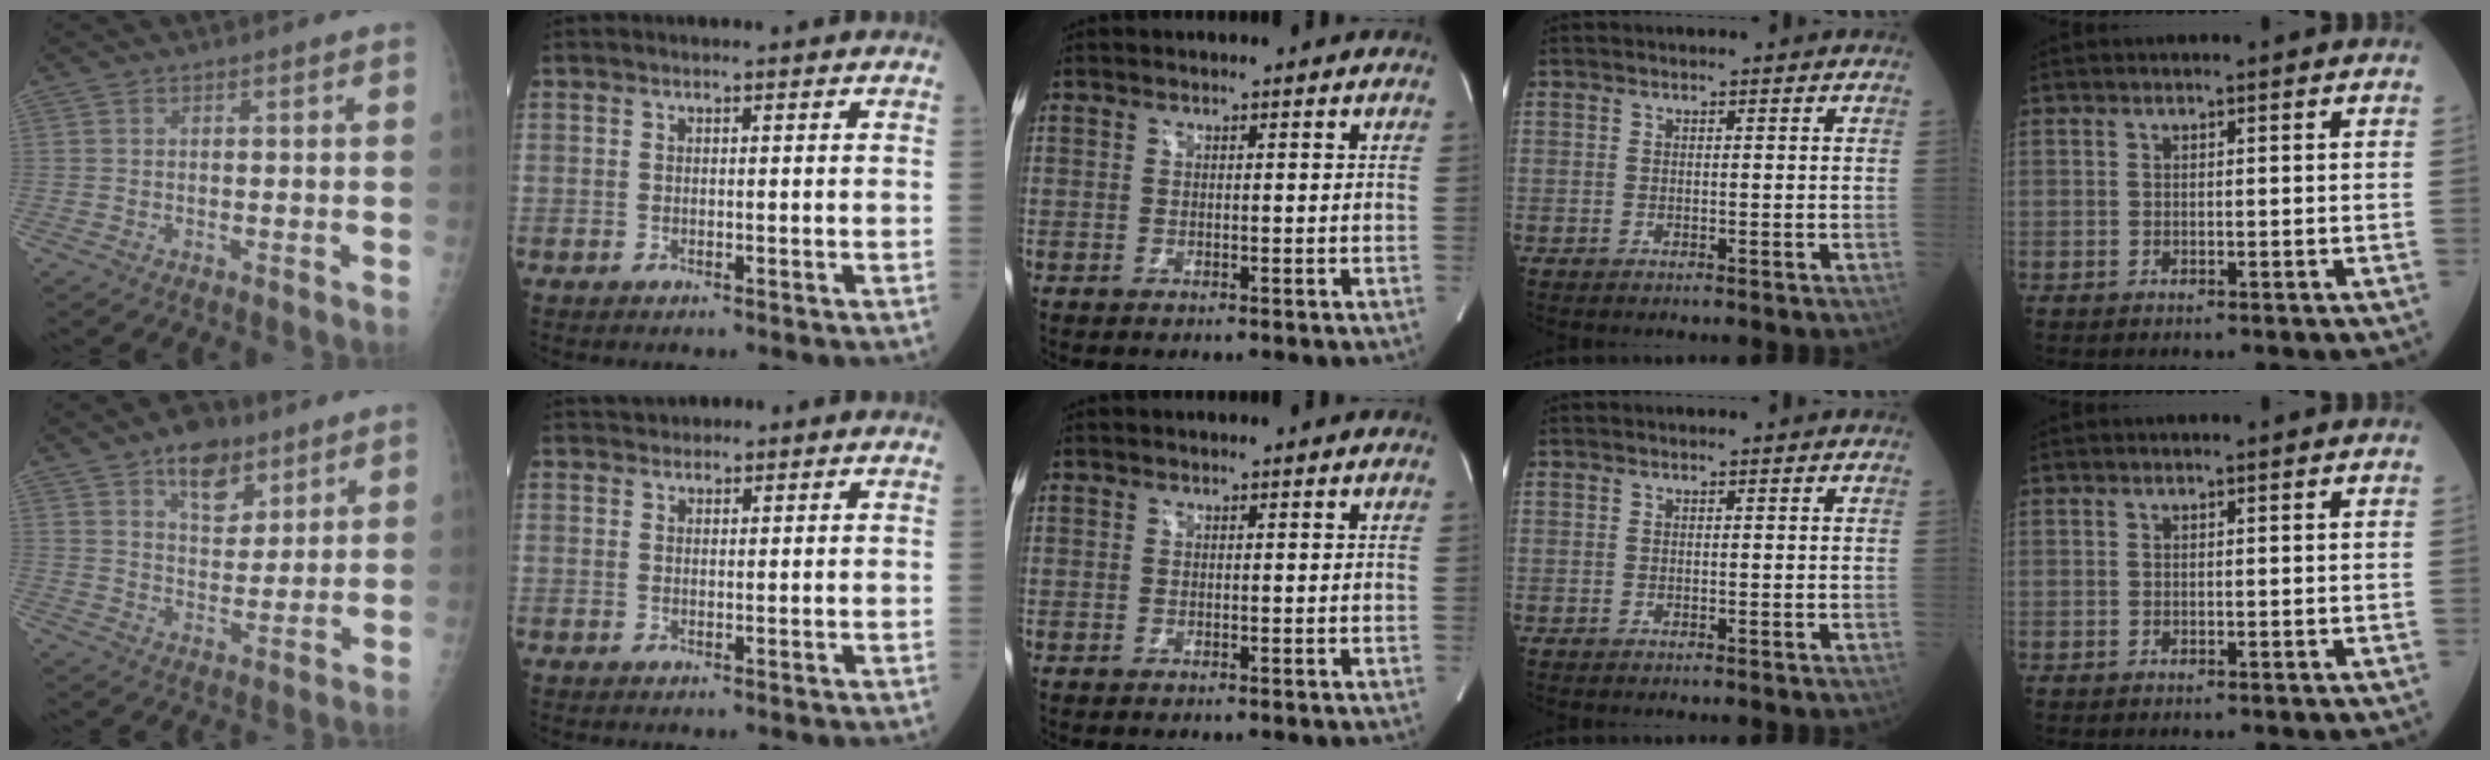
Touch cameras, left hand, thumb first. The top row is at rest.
{"thumb": {"total": 9.9, "force": [6.0, 5.5, 5.6], "torque": [-0.057, -0.033, 0.098]}, "index": {"total": 2.3, "force": [1.9, 1.2, 0.5], "torque": [-0.006, 0.021, 0.025]}}